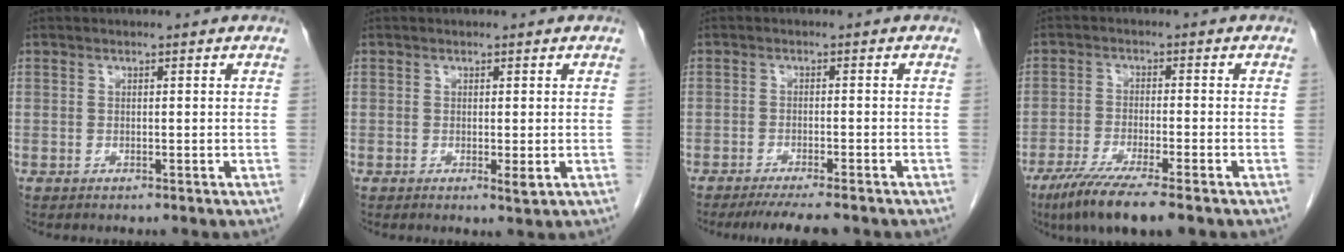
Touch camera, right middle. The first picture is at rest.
{"total": 1.3, "force": [-0.2, 0.2, 1.3], "torque": [-0.018, -0.005, 0.000]}
{"total": 7.2, "force": [-6.1, 0.8, 3.7], "torque": [-0.048, -0.012, -0.093]}
{"total": 9.4, "force": [-6.6, 0.5, 6.6], "torque": [-0.110, -0.023, -0.108]}